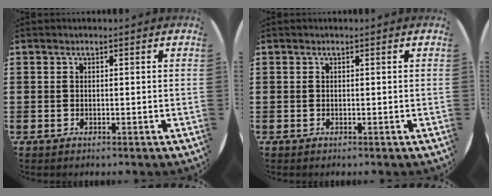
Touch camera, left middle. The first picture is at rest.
{"total": 0.0}